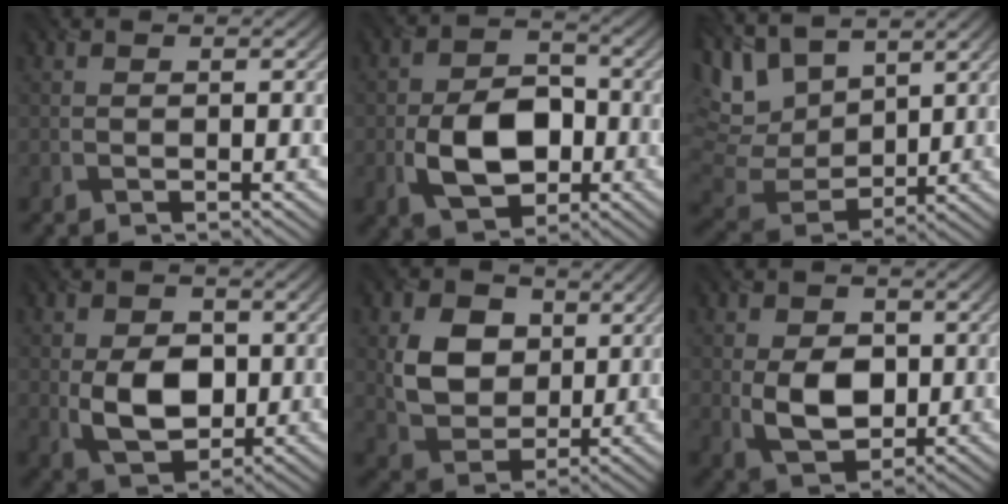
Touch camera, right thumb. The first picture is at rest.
{"total": 8.9, "force": [-2.3, 5.9, 6.3], "torque": [-0.117, -0.006, -0.042]}
{"total": 11.7, "force": [6.5, 6.5, 7.2], "torque": [-0.219, 0.023, 0.122]}
{"total": 7.8, "force": [-0.3, 5.4, 5.6], "torque": [-0.112, -0.011, -0.006]}
{"total": 8.5, "force": [2.4, 6.5, 4.9], "torque": [-0.115, -0.006, 0.038]}
{"total": 6.9, "force": [0.0, 4.8, 5.0], "torque": [-0.101, -0.008, -0.001]}